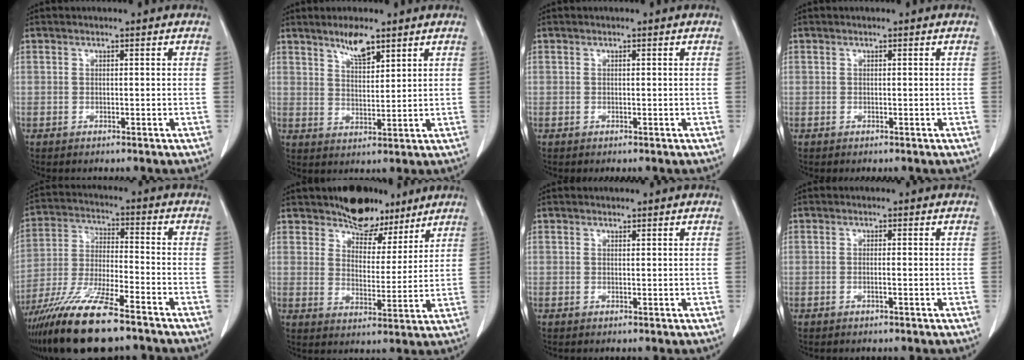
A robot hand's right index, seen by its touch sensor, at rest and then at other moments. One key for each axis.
{"total": 4.9, "fx": 3.6, "fy": 1.1, "fz": 3.1, "tx": -0.058, "ty": -0.003, "tz": 0.066}
{"total": 0.0}
{"total": 0.0}
{"total": 15.9, "fx": -11.8, "fy": 2.3, "fz": 10.4, "tx": -0.219, "ty": -0.040, "tz": -0.216}
{"total": 8.5, "fx": 6.7, "fy": 4.5, "fz": 2.6, "tx": -0.028, "ty": 0.001, "tz": 0.108}
{"total": 0.0}
{"total": 0.7, "fx": -0.3, "fy": -0.1, "fz": 0.6, "tx": -0.011, "ty": 0.001, "tz": -0.005}